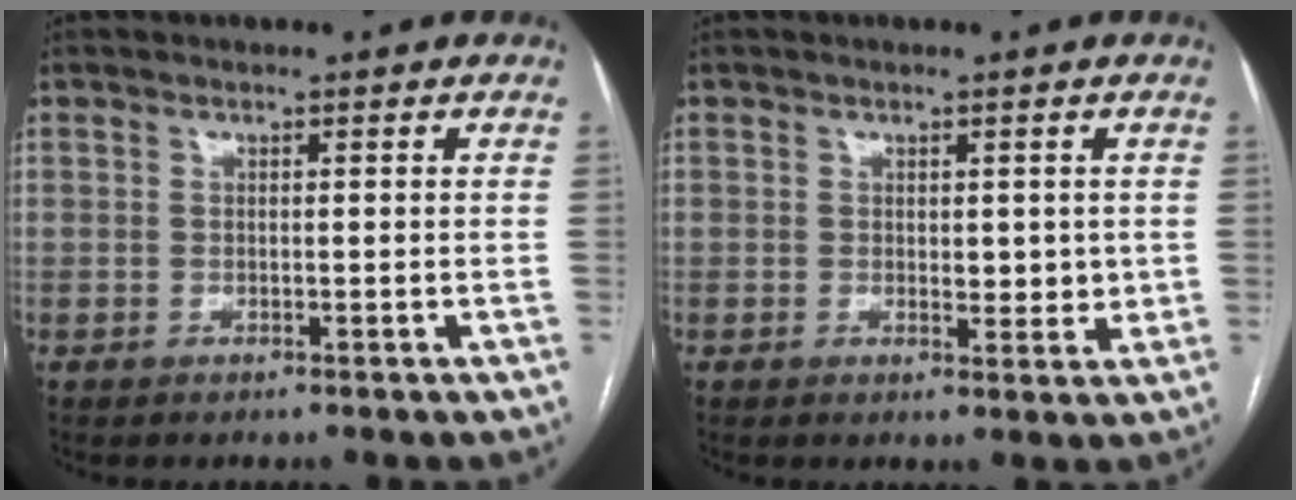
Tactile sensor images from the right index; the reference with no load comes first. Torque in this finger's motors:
{"motor_torque": [0.55, 0.08, 0.23, 0.04]}